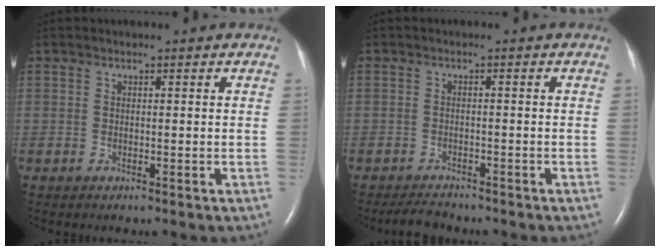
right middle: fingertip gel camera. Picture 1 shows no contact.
{"total": 3.1, "force": [-2.9, 0.8, 0.8], "torque": [-0.020, -0.009, -0.047]}